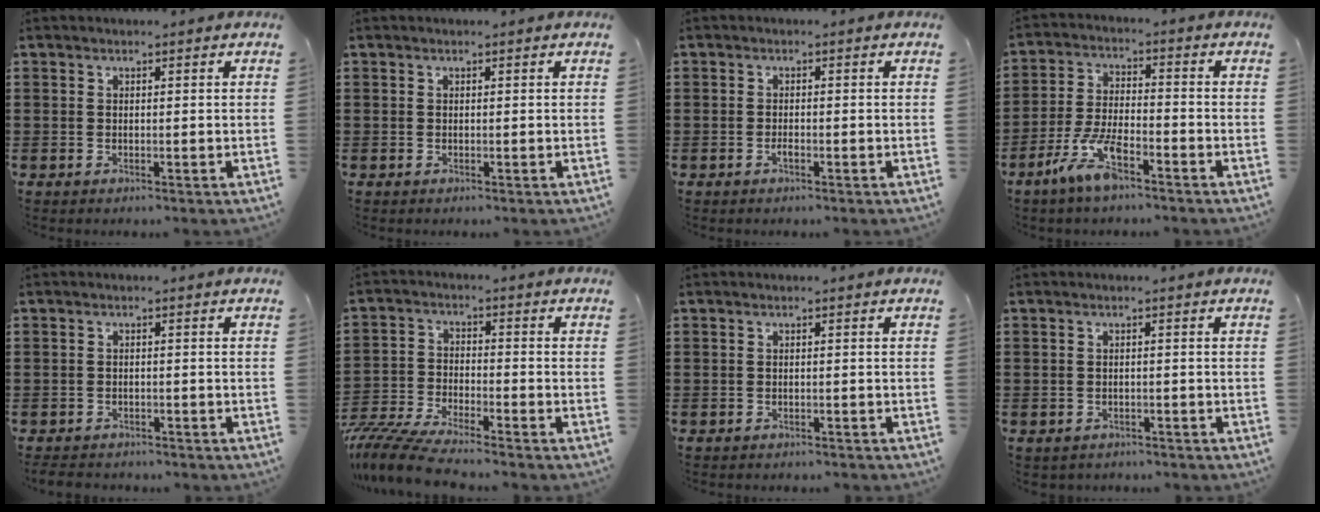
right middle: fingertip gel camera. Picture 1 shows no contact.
{"total": 0.0}
{"total": 1.4, "force": [-0.8, 0.4, 1.1], "torque": [-0.031, -0.005, -0.017]}
{"total": 7.7, "force": [-4.9, 2.2, 5.5], "torque": [-0.129, -0.005, -0.094]}
{"total": 1.6, "force": [-1.6, 0.3, 0.0], "torque": [-0.006, -0.001, -0.036]}
{"total": 6.4, "force": [-6.0, 0.0, 2.2], "torque": [-0.066, -0.014, -0.125]}
{"total": 0.7, "force": [-0.7, 0.0, 0.1], "torque": [-0.003, -0.001, -0.014]}
{"total": 1.0, "force": [-1.0, 0.3, -0.1], "torque": [-0.003, 0.001, -0.022]}